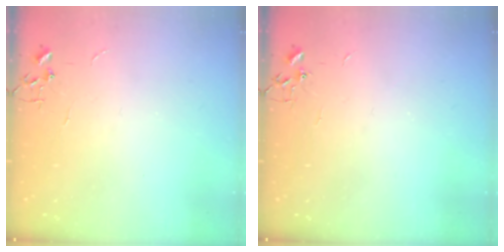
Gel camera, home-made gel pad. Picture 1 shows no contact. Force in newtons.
{"total": 2.3, "press": 2.3, "slide": 0.4}